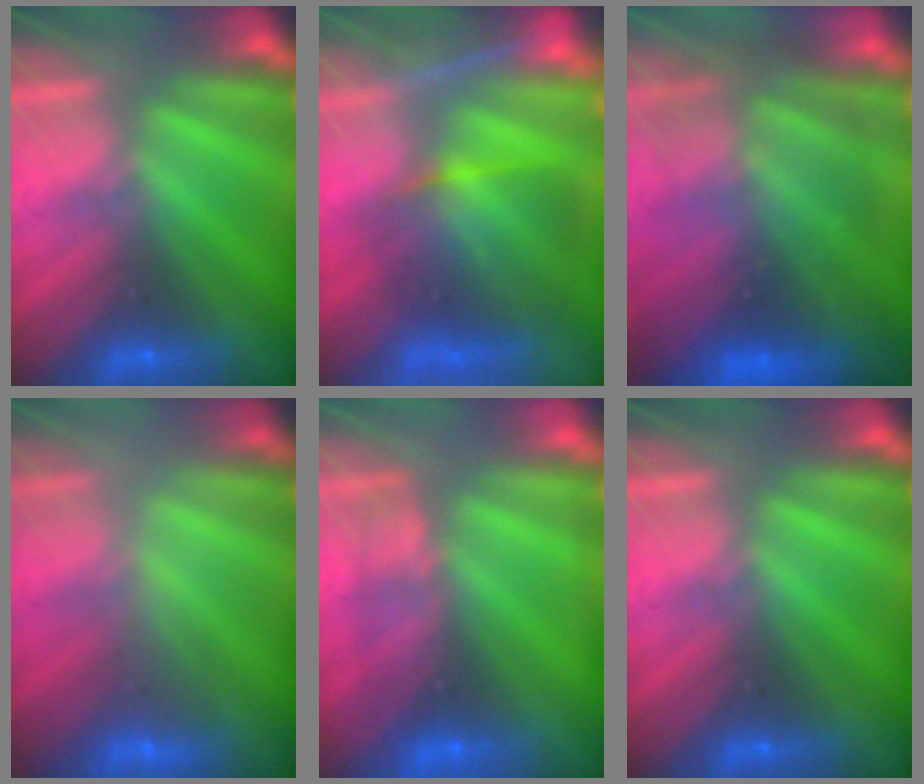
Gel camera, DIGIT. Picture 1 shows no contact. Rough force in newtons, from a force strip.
{"total": 5.8}
{"total": 8.0}
{"total": 2.2}
{"total": 2.3}
{"total": 0.0}